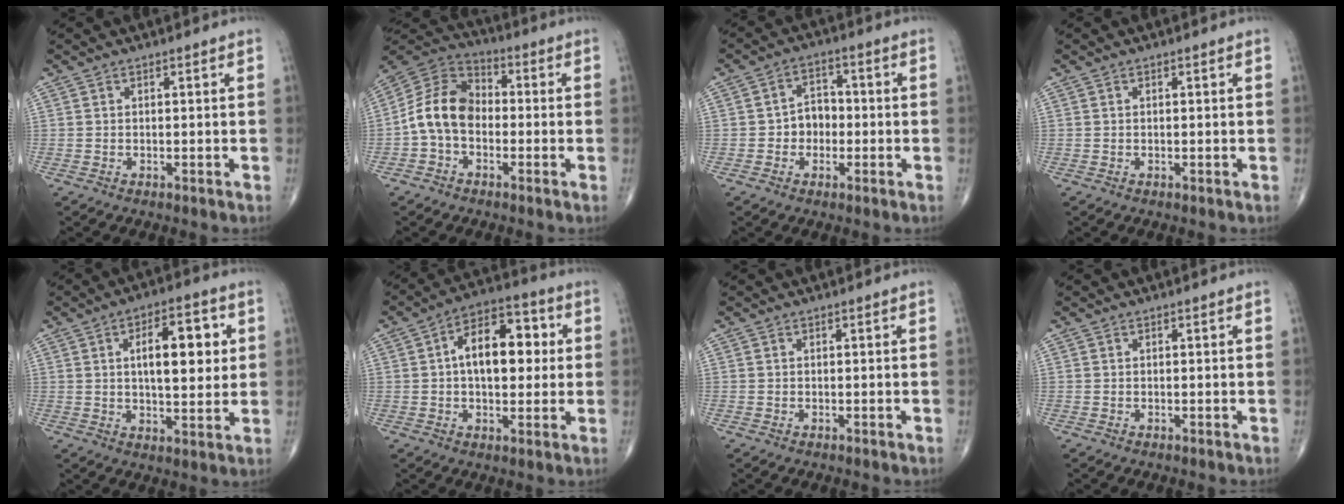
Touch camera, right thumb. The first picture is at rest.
{"total": 11.2, "force": [-1.9, 8.0, 7.6], "torque": [-0.129, 0.036, -0.052]}
{"total": 5.4, "force": [-0.9, 4.4, 3.0], "torque": [-0.021, 0.021, -0.024]}
{"total": 0.0}
{"total": 12.8, "force": [2.8, 5.5, 11.1], "torque": [-0.140, -0.003, 0.042]}
{"total": 13.8, "force": [1.8, 7.7, 11.3], "torque": [-0.147, 0.023, 0.020]}
{"total": 0.0}
{"total": 0.0}